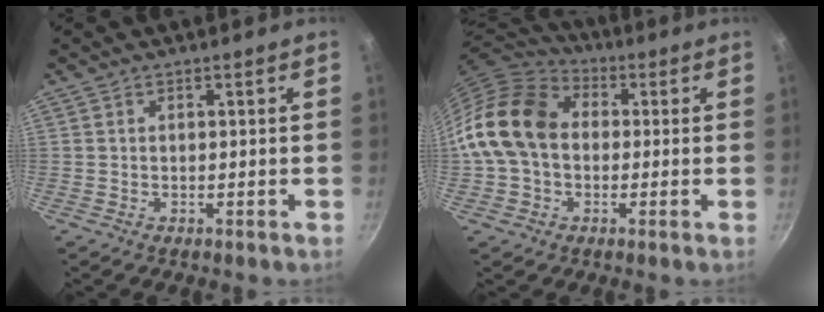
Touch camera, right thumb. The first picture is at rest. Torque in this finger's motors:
{"motor_torque": [1.55, 2.00, 1.77, -0.02, 0.46]}